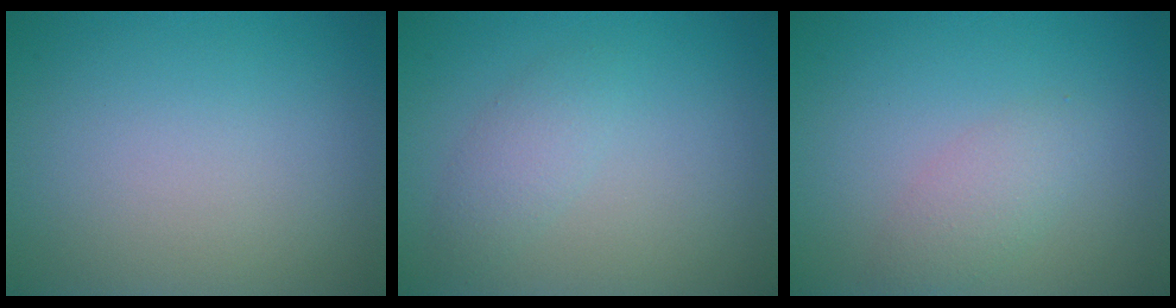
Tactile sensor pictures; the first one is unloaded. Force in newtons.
{"total": 1.8, "press": 1.8, "slide": 0.1}
{"total": 2.1, "press": 2.1, "slide": 0.0}